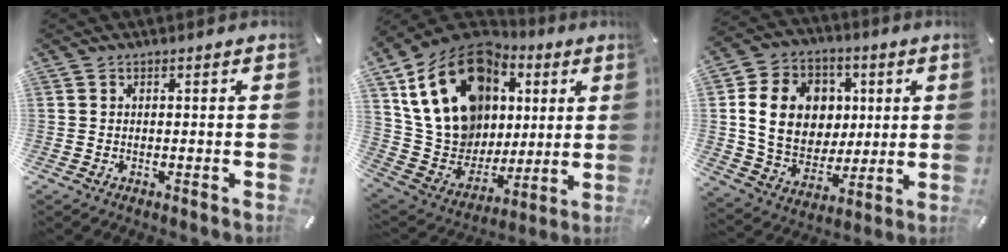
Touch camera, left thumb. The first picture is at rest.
{"total": 22.8, "force": [7.8, 17.5, 12.3], "torque": [-0.235, -0.037, 0.160]}
{"total": 17.2, "force": [3.0, 14.6, 8.5], "torque": [-0.150, 0.002, 0.066]}